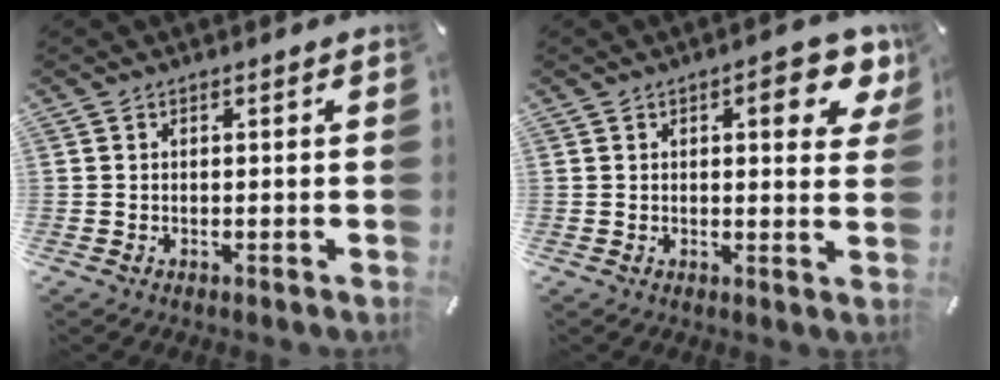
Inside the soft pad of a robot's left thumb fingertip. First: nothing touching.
{"total": 9.1, "force": [4.1, 3.5, 7.3], "torque": [-0.090, -0.017, 0.061]}